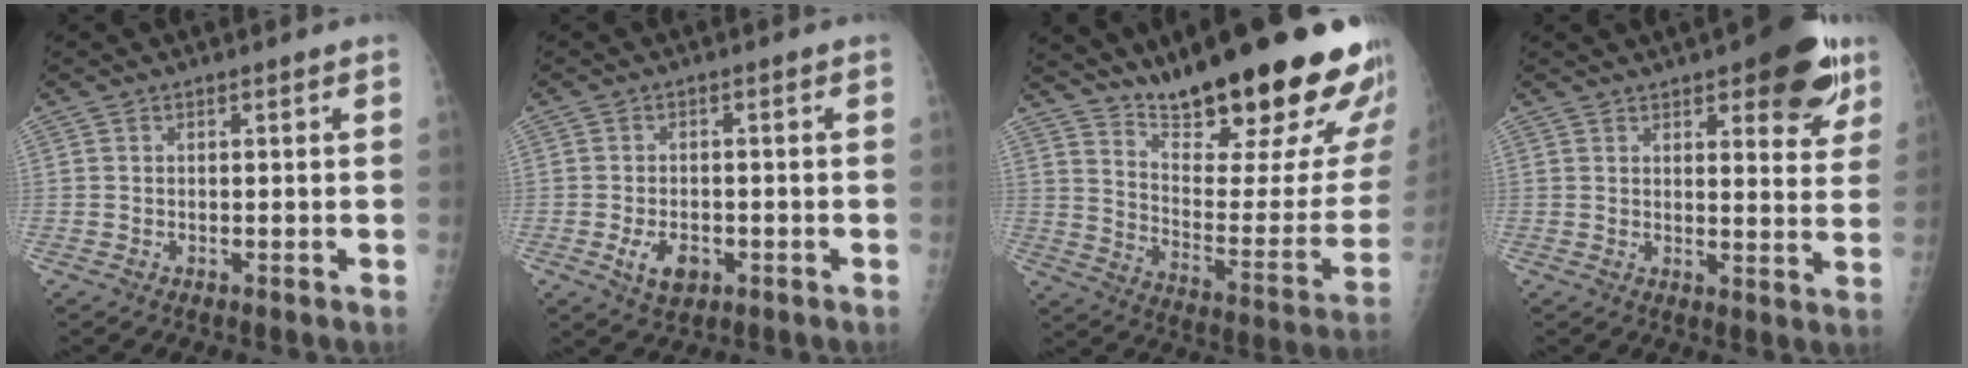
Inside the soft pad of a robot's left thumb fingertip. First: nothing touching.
{"total": 5.0, "force": [-1.8, 3.2, 3.3], "torque": [-0.052, 0.000, -0.025]}
{"total": 29.4, "force": [21.7, 6.3, 18.8], "torque": [-0.241, -0.123, 0.319]}
{"total": 13.2, "force": [7.6, 4.9, 9.7], "torque": [-0.076, -0.031, 0.094]}